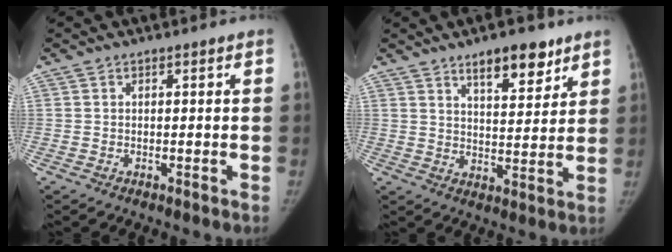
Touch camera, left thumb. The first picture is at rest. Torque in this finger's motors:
{"motor_torque": [0.26, -0.36, 1.01, -0.68, -0.18]}